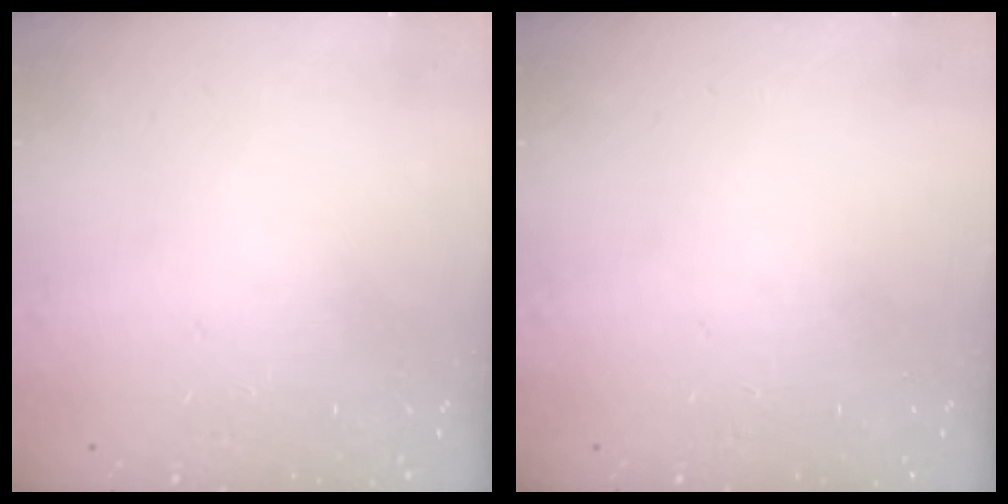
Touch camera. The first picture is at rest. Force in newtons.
{"total": 0.0}